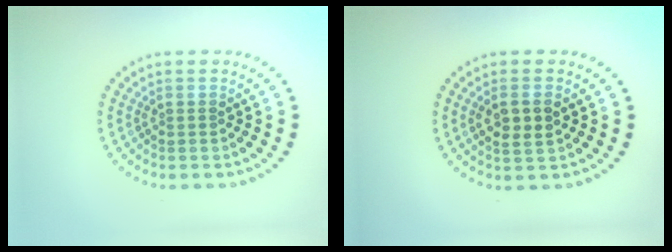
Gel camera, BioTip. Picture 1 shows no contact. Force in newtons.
{"total": 2.6, "press": 2.5, "slide": 0.6}